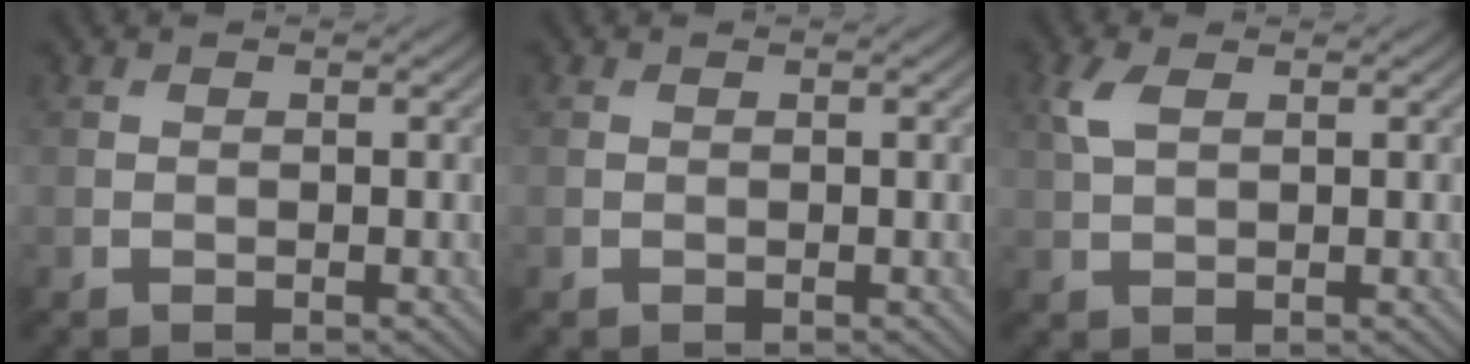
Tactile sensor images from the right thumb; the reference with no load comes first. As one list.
[{"total": 0.0}, {"total": 2.8, "force": [1.2, 1.3, 2.1], "torque": [-0.061, 0.006, 0.024]}]